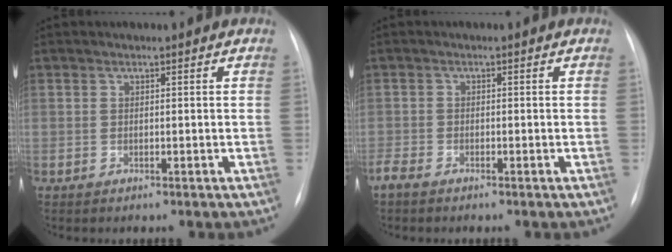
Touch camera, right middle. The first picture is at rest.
{"total": 2.1, "force": [-1.7, 0.6, 1.0], "torque": [-0.030, -0.006, -0.030]}